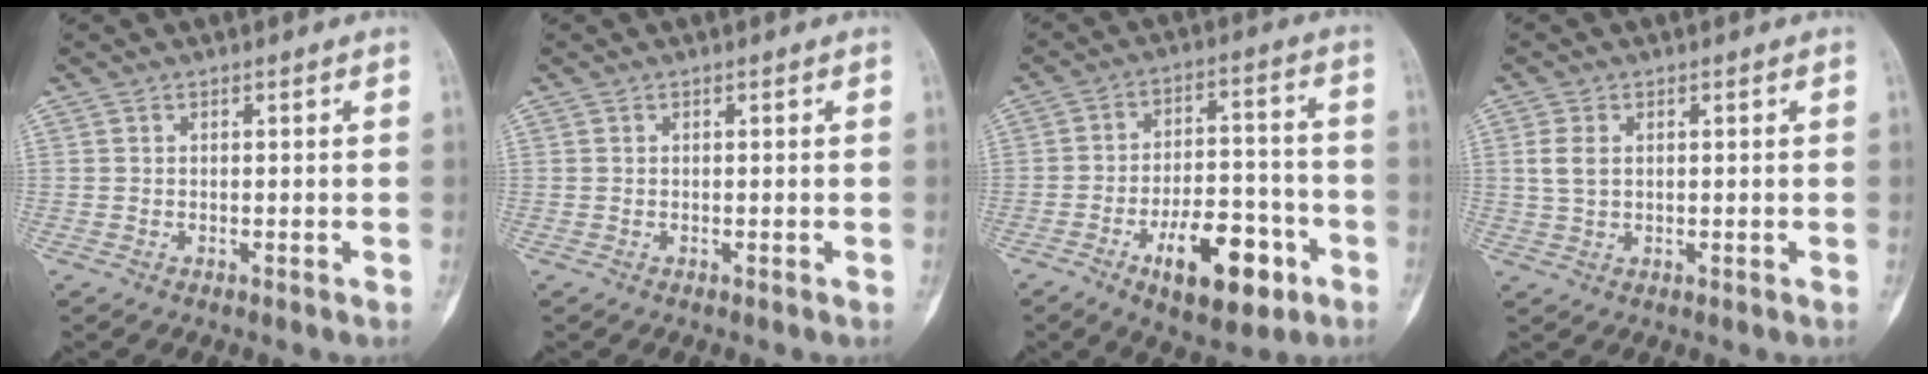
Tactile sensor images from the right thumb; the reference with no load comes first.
{"total": 0.0}
{"total": 15.1, "force": [-7.1, 6.9, 11.4], "torque": [-0.148, 0.040, -0.104]}
{"total": 3.4, "force": [0.7, 2.2, 2.5], "torque": [-0.057, 0.001, 0.014]}